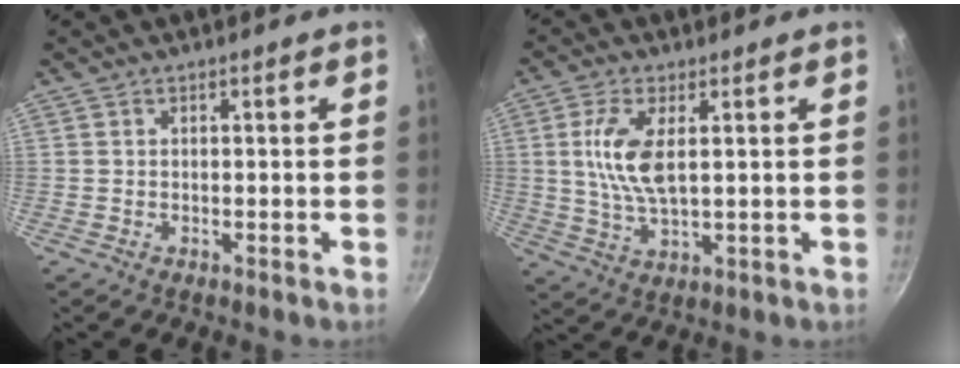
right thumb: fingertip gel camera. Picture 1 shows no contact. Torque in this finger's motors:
{"motor_torque": [1.36, 1.10, 1.38, -0.24, 0.11]}